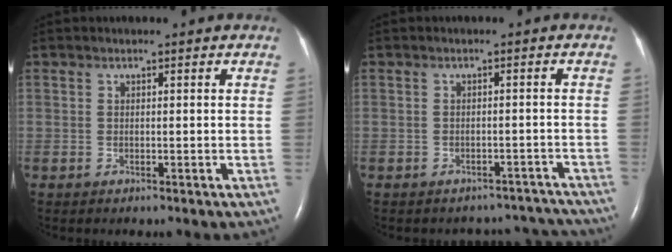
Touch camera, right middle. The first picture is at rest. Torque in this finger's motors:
{"motor_torque": [0.15, -0.17, 0.00, 0.00]}